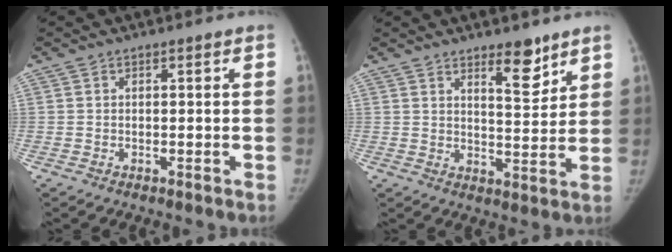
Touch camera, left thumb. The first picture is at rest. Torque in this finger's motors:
{"motor_torque": [0.23, -0.22, 0.60, -0.67, 0.20]}